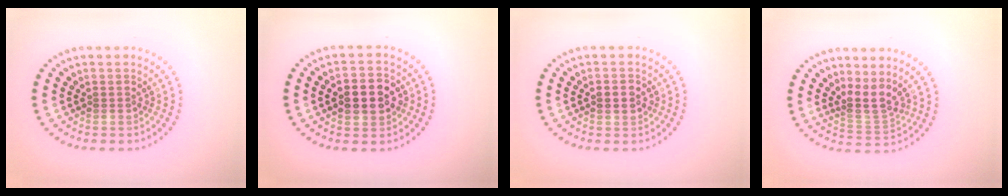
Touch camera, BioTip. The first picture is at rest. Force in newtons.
{"total": 4.2, "press": 4.2, "slide": 0.4}
{"total": 2.3, "press": 2.2, "slide": 0.1}
{"total": 2.7, "press": 1.9, "slide": 2.0}